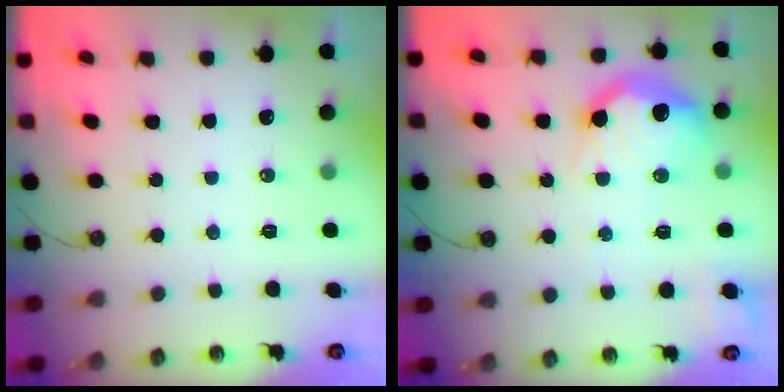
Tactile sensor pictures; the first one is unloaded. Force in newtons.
{"total": 19.6, "press": 19.6, "slide": 1.1}